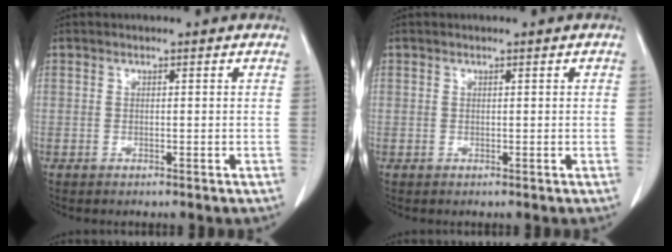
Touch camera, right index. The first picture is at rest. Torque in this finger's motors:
{"motor_torque": [-1.05, 0.51, -0.71, -0.21]}